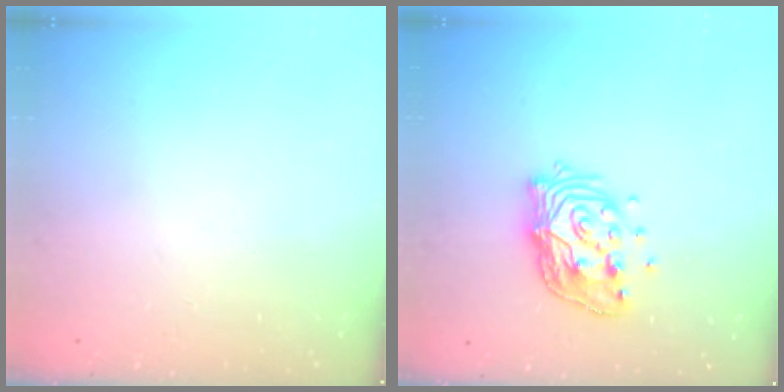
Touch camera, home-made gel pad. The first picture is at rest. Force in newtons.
{"total": 14.4, "press": 14.3, "slide": 1.0}